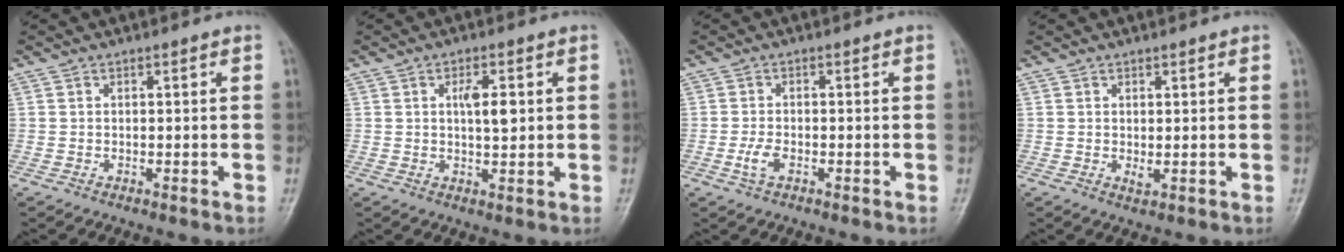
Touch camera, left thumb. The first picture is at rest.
{"total": 4.4, "force": [0.9, 1.8, 3.9], "torque": [-0.059, -0.002, 0.013]}
{"total": 2.7, "force": [-1.1, 1.3, 2.1], "torque": [-0.047, 0.006, -0.023]}
{"total": 1.2, "force": [0.3, 0.5, 1.0], "torque": [-0.015, -0.006, 0.008]}